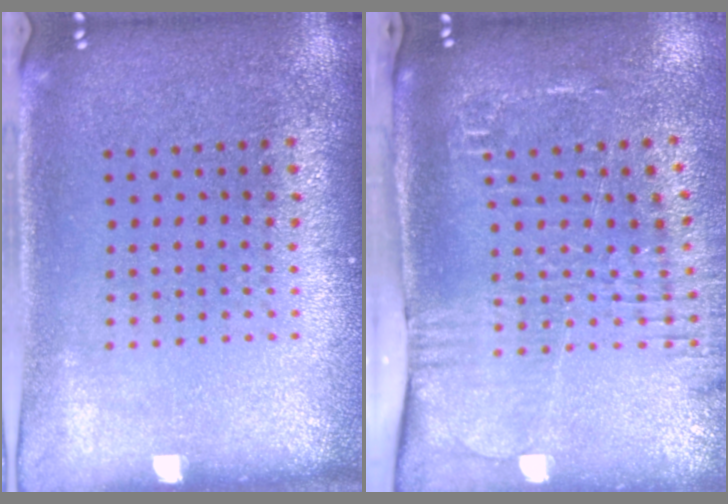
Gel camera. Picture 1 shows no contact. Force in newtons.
{"total": 2.6, "press": 2.1, "slide": 1.6}